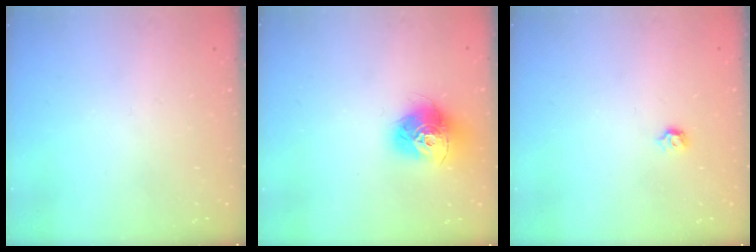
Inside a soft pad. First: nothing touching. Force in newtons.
{"total": 14.1, "press": 14.1, "slide": 1.3}
{"total": 3.2, "press": 3.1, "slide": 0.7}